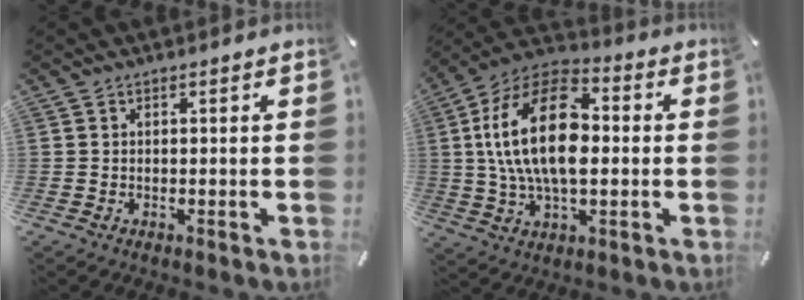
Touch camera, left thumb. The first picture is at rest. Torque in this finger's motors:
{"motor_torque": [0.56, 0.89, 2.62, -0.15, 0.32]}